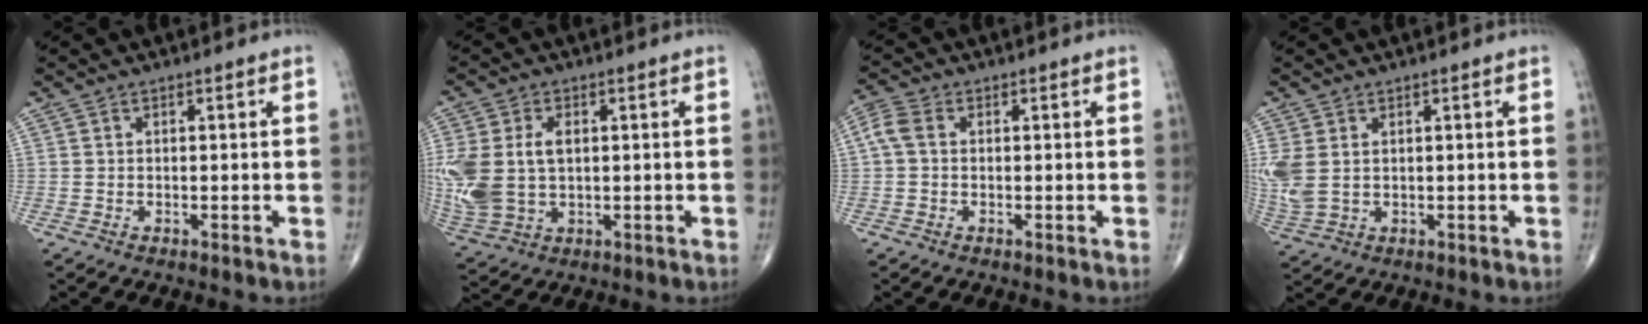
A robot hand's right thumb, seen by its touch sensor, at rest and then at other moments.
{"total": 13.9, "force": [1.2, 9.2, 10.4], "torque": [-0.253, 0.002, 0.036]}
{"total": 3.8, "force": [0.4, 2.7, 2.6], "torque": [-0.067, 0.014, 0.000]}
{"total": 6.6, "force": [1.0, 4.4, 4.8], "torque": [-0.132, 0.003, 0.031]}